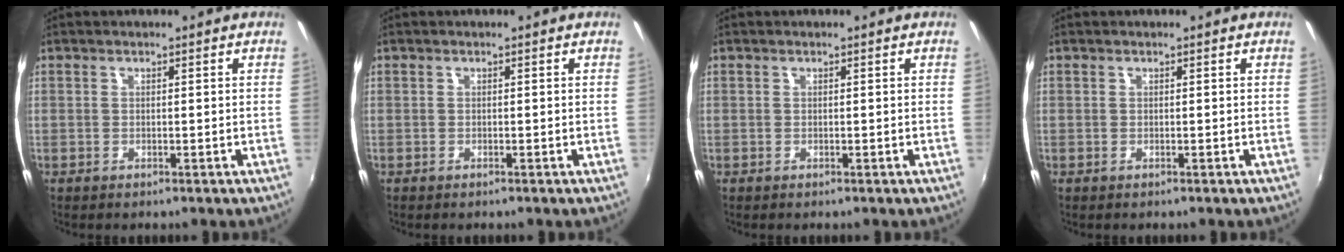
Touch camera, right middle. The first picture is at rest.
{"total": 0.0}
{"total": 0.0}
{"total": 0.0}